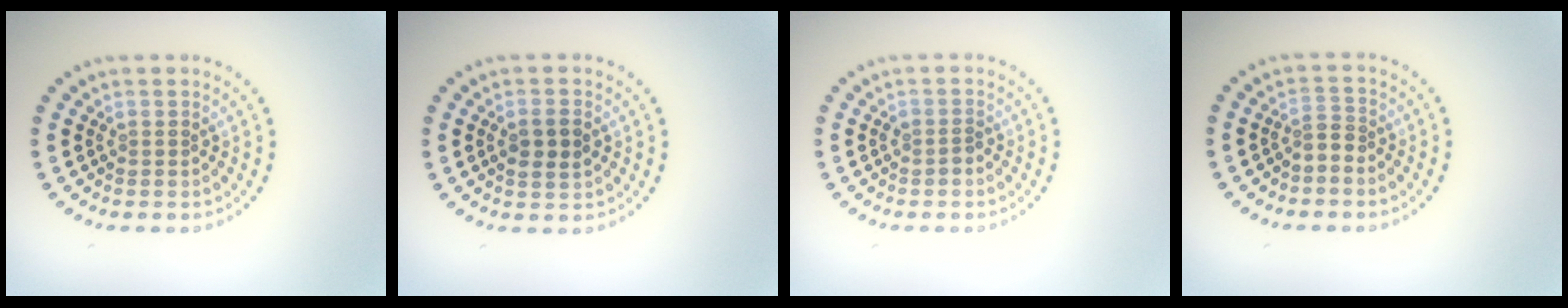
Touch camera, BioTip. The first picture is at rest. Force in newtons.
{"total": 2.3, "press": 2.3, "slide": 0.4}
{"total": 0.6, "press": 0.6, "slide": 0.3}
{"total": 1.6, "press": 1.2, "slide": 1.1}